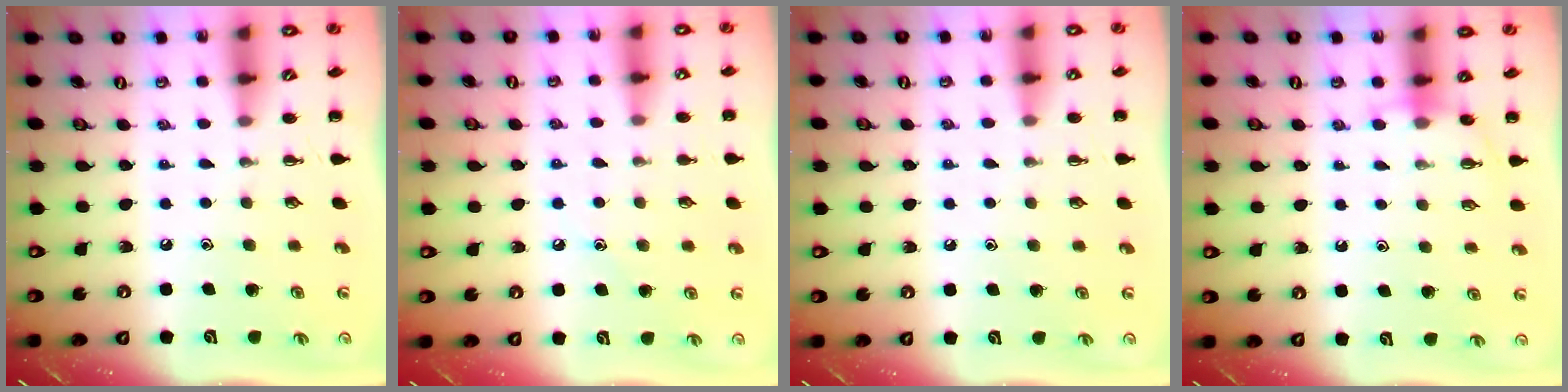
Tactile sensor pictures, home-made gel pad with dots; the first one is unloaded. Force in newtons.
{"total": 5.9, "press": 5.7, "slide": 1.6}
{"total": 6.2, "press": 6.0, "slide": 1.9}
{"total": 5.5, "press": 5.4, "slide": 1.3}